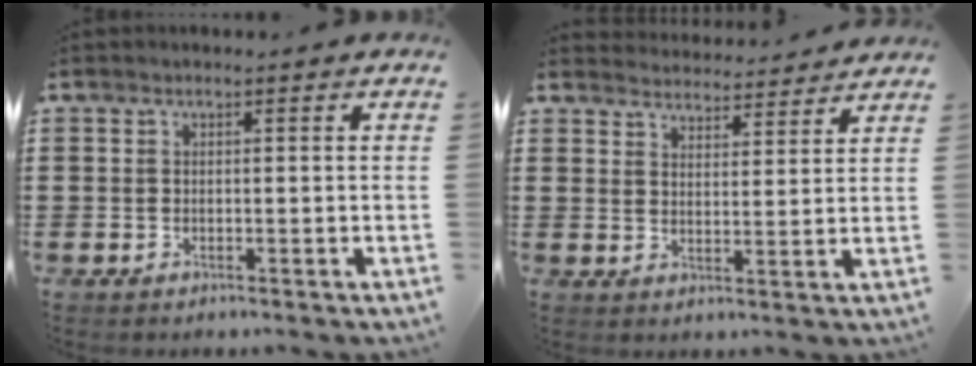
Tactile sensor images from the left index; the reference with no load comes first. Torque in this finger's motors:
{"motor_torque": [1.25, -0.89, -0.01, -0.01]}